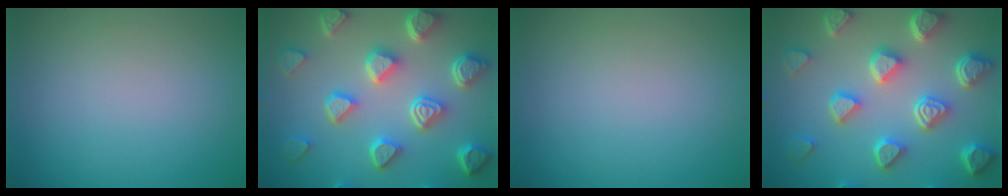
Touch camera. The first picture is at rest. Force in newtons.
{"total": 7.7, "press": 5.9, "slide": 4.9}
{"total": 0.0}
{"total": 7.7, "press": 5.9, "slide": 4.9}